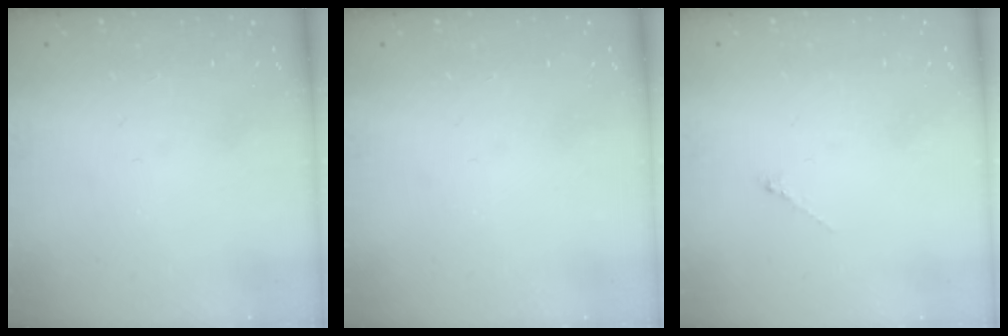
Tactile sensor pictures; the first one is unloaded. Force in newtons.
{"total": 0.0}
{"total": 0.6, "press": 0.5, "slide": 0.3}